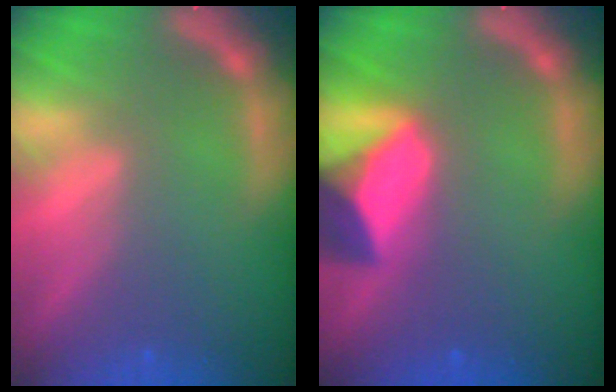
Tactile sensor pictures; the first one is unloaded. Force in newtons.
{"total": 8.0}